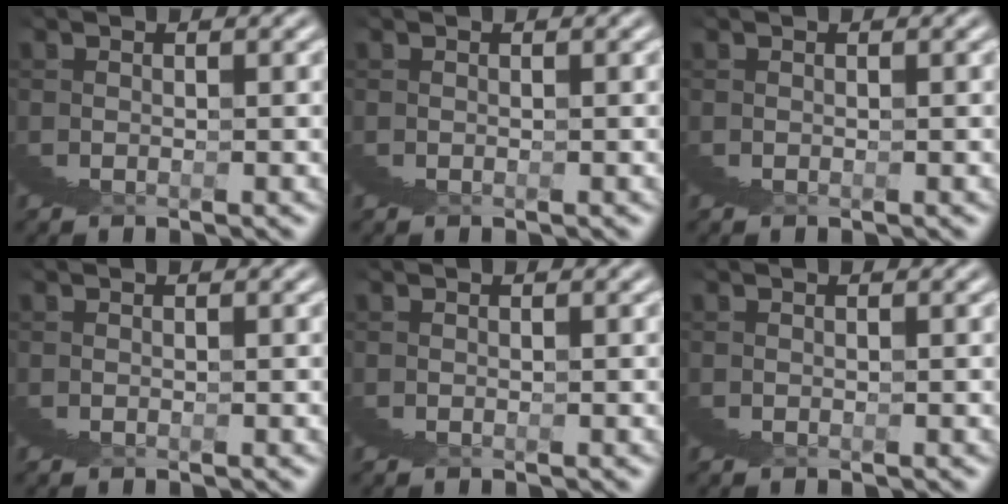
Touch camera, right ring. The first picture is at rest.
{"total": 0.0}
{"total": 0.0}
{"total": 0.0}
{"total": 0.0}
{"total": 0.0}